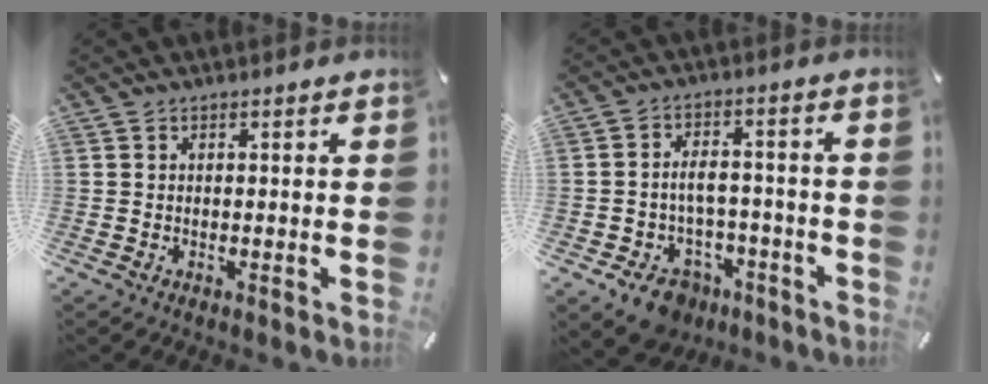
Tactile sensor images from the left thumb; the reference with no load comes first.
{"total": 9.2, "force": [-3.8, 6.7, 5.1], "torque": [-0.083, 0.031, -0.059]}